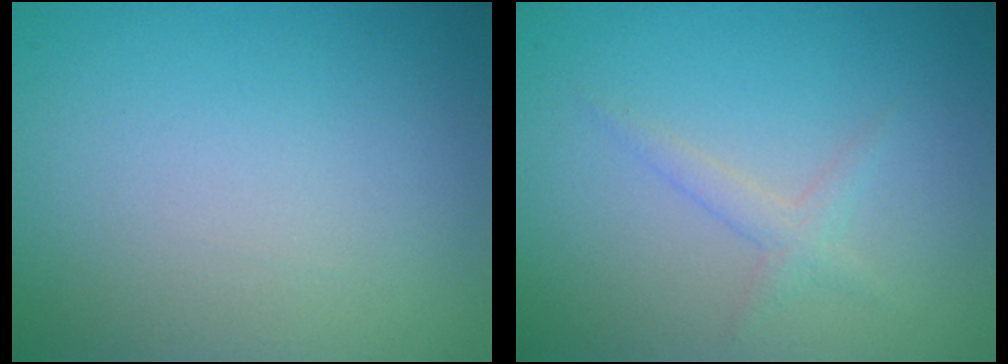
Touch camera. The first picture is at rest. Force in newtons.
{"total": 1.4, "press": 1.4, "slide": 0.1}